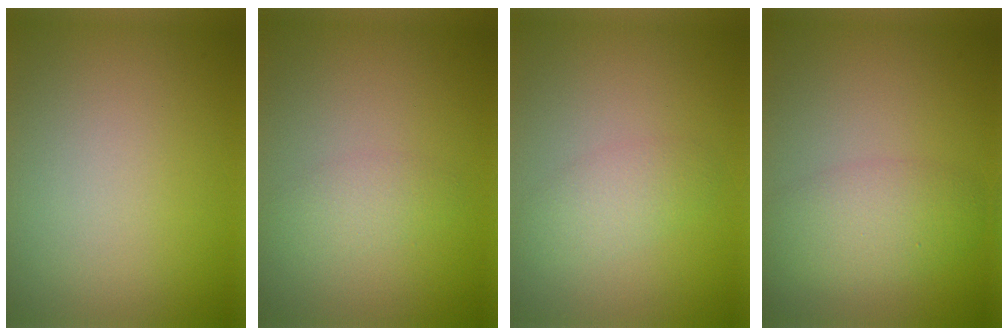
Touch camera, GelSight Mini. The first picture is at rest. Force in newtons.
{"total": 1.7, "press": 1.7, "slide": 0.1}
{"total": 2.2, "press": 2.2, "slide": 0.1}
{"total": 3.8, "press": 3.8, "slide": 0.0}